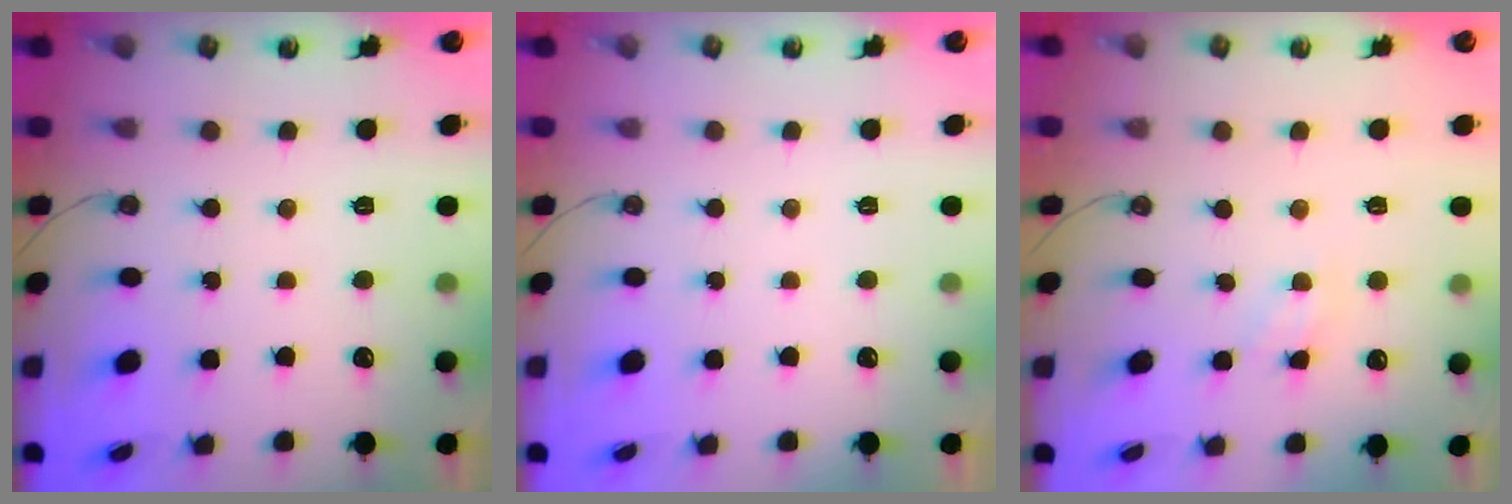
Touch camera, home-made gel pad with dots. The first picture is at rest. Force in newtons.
{"total": 0.0}
{"total": 3.5, "press": 3.5, "slide": 0.4}